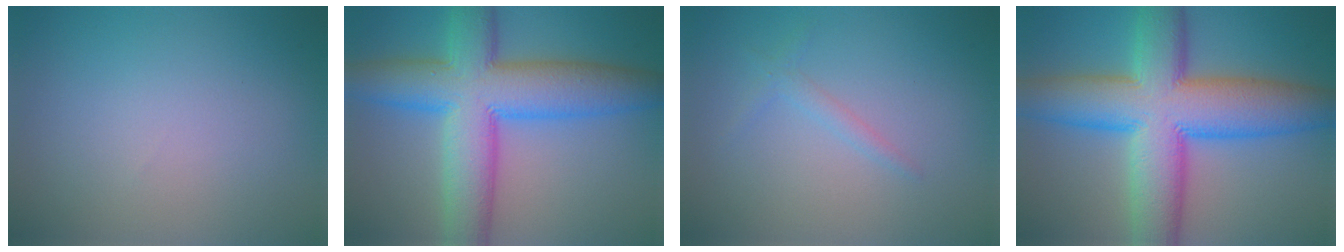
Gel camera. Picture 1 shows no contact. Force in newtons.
{"total": 11.0, "press": 11.0, "slide": 0.2}
{"total": 1.1, "press": 1.1, "slide": 0.1}
{"total": 12.9, "press": 12.9, "slide": 0.3}